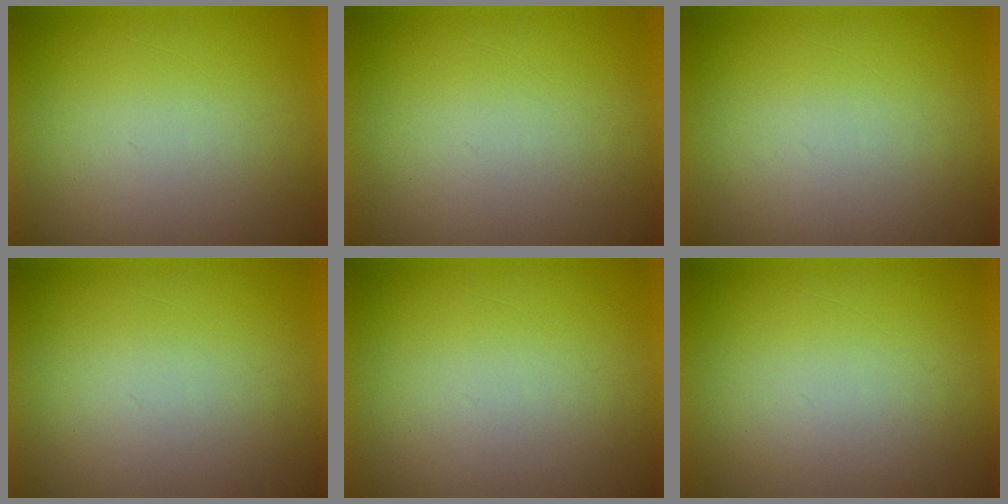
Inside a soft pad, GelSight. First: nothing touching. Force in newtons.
{"total": 0.0}
{"total": 1.1}
{"total": 1.2}
{"total": 1.0}
{"total": 1.0}